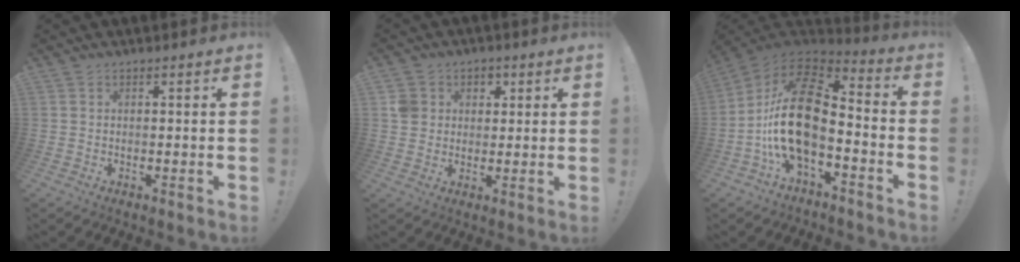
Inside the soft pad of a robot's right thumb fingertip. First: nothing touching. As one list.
[{"total": 6.5, "force": [1.7, 6.2, 1.3], "torque": [-0.007, -0.005, 0.034]}, {"total": 20.7, "force": [-3.3, 10.7, 17.4], "torque": [-0.354, 0.024, -0.052]}]